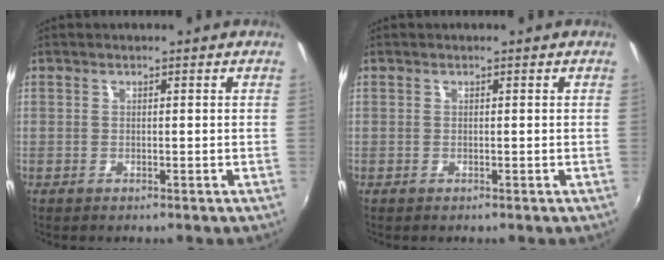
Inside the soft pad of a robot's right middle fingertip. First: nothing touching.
{"total": 0.0}